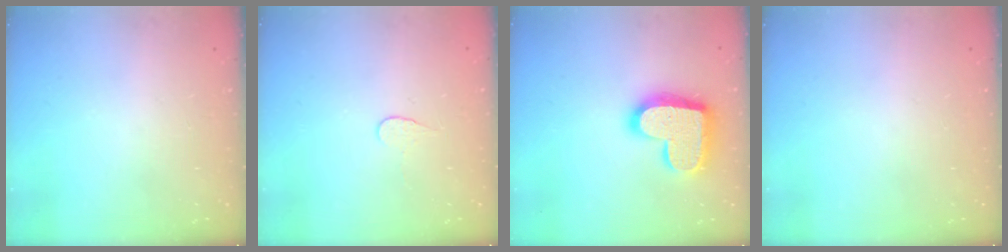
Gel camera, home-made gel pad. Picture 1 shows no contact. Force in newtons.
{"total": 3.9, "press": 3.9, "slide": 0.4}
{"total": 17.7, "press": 17.7, "slide": 1.2}
{"total": 0.0}